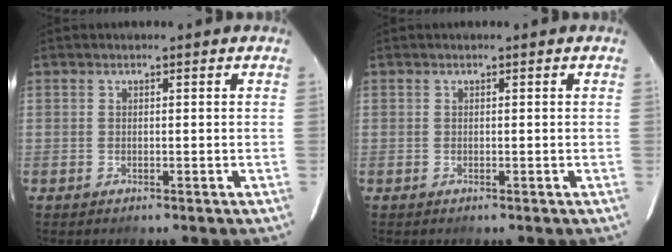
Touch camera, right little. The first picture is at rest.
{"total": 0.0}